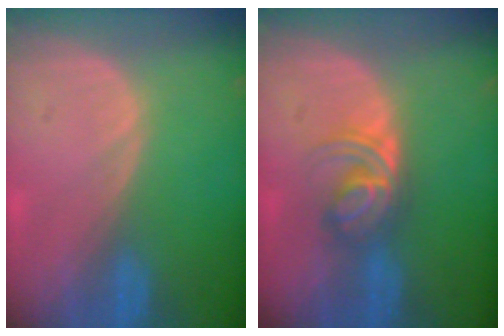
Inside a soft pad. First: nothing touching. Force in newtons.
{"total": 5.9, "press": 5.2, "slide": 2.9}